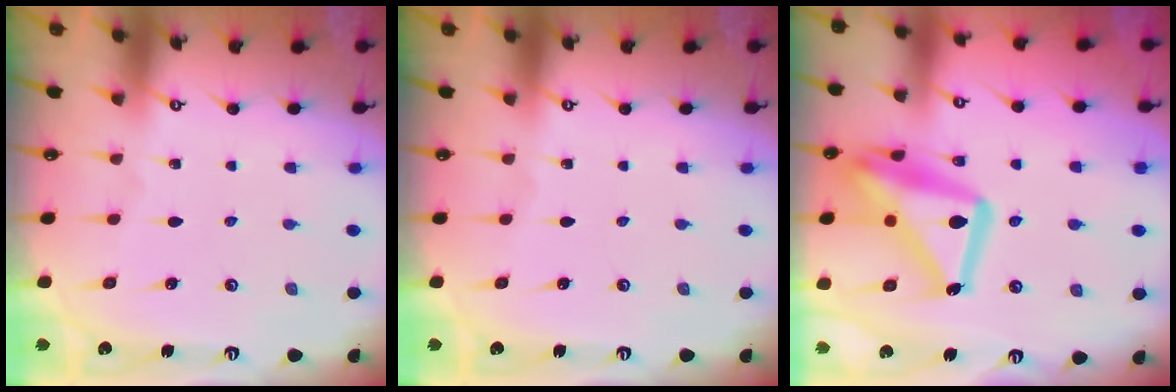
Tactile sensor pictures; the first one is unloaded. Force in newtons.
{"total": 0.0}
{"total": 20.8, "press": 20.7, "slide": 1.8}